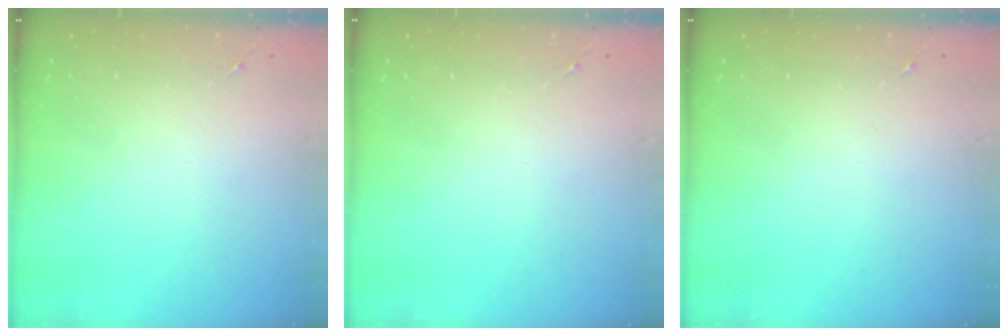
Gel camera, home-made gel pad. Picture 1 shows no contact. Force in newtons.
{"total": 0.0}
{"total": 0.0}